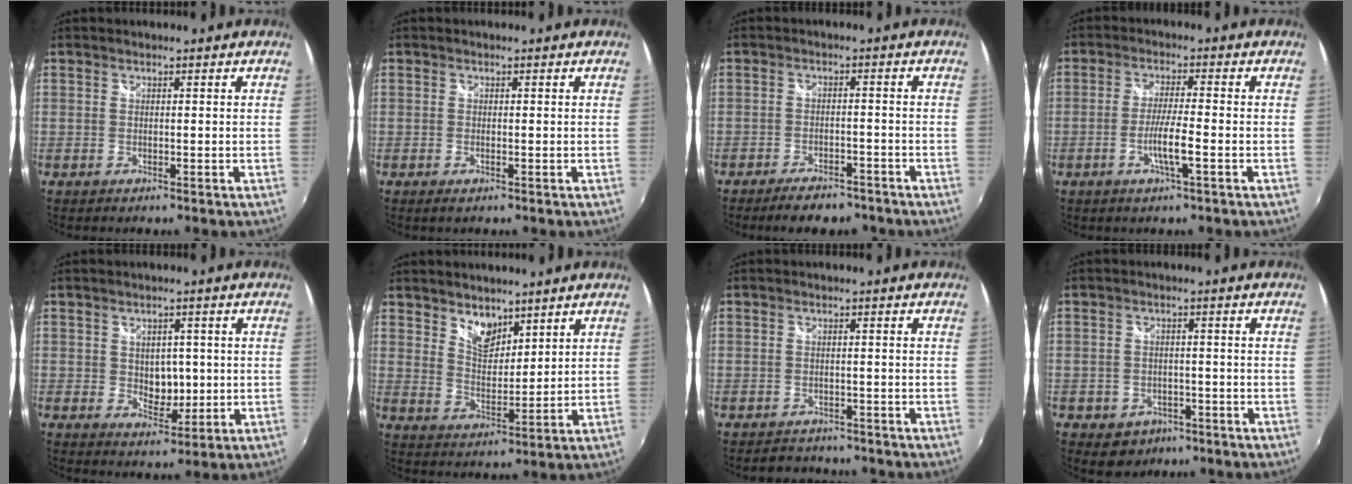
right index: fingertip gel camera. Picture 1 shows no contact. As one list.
[{"total": 0.8, "force": [-0.3, 0.2, 0.7], "torque": [-0.015, -0.001, -0.007]}, {"total": 7.7, "force": [-6.3, 2.8, 3.5], "torque": [-0.082, -0.001, -0.093]}, {"total": 5.3, "force": [-2.1, -0.1, 4.8], "torque": [-0.093, -0.005, -0.039]}, {"total": 5.1, "force": [0.1, 3.9, 3.3], "torque": [-0.047, -0.002, 0.006]}, {"total": 6.1, "force": [4.6, 3.2, 2.4], "torque": [-0.028, 0.002, 0.083]}, {"total": 3.8, "force": [-3.3, 1.9, 0.2], "torque": [-0.013, 0.004, -0.048]}, {"total": 5.5, "force": [-3.0, 4.4, 1.6], "torque": [-0.045, 0.003, -0.034]}]